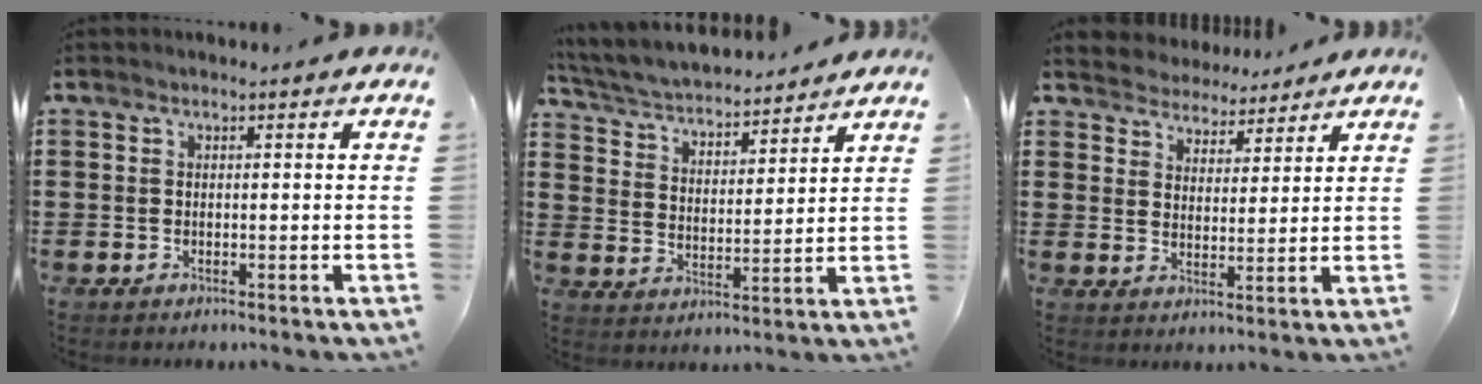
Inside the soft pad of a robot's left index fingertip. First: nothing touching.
{"total": 4.7, "force": [4.5, 0.3, 1.0], "torque": [-0.044, -0.030, 0.075]}
{"total": 4.1, "force": [3.9, 0.9, -0.7], "torque": [-0.007, -0.019, 0.070]}